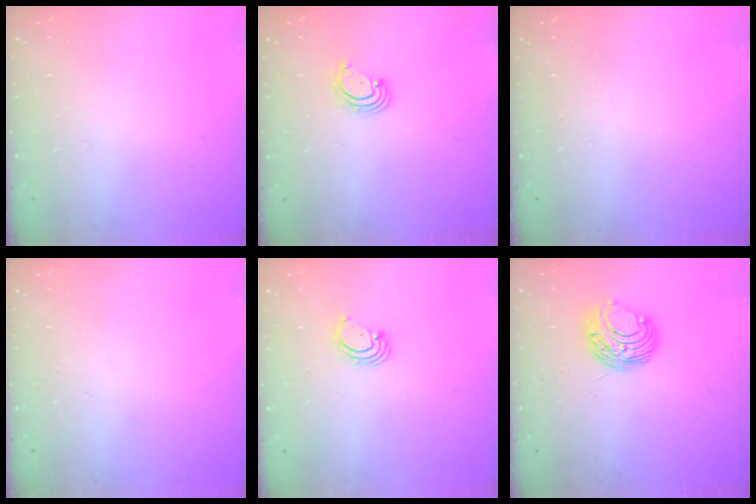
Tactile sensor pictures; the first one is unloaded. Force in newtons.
{"total": 2.7, "press": 2.7, "slide": 0.7}
{"total": 0.0}
{"total": 0.0}
{"total": 2.5, "press": 2.5, "slide": 0.3}
{"total": 8.7, "press": 8.7, "slide": 0.6}